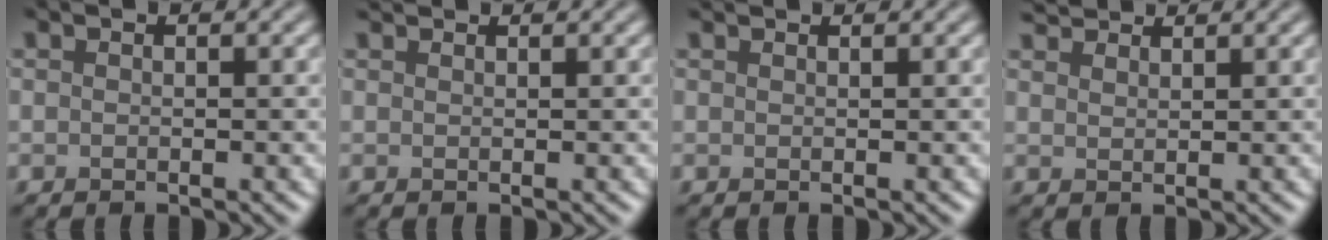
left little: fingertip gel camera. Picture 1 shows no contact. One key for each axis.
{"total": 1.2, "fx": 1.2, "fy": 0.1, "fz": 0.3, "tx": -0.009, "ty": -0.001, "tz": 0.015}
{"total": 1.1, "fx": 1.1, "fy": 0.2, "fz": 0.4, "tx": -0.005, "ty": -0.003, "tz": 0.008}
{"total": 2.6, "fx": 2.5, "fy": 0.4, "fz": 0.6, "tx": -0.014, "ty": 0.006, "tz": 0.045}